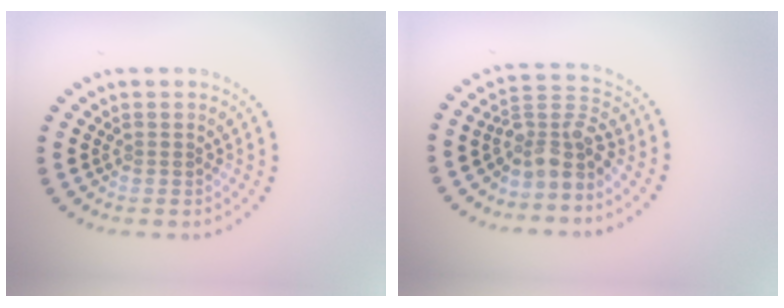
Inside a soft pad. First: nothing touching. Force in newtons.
{"total": 3.6, "press": 2.7, "slide": 2.3}